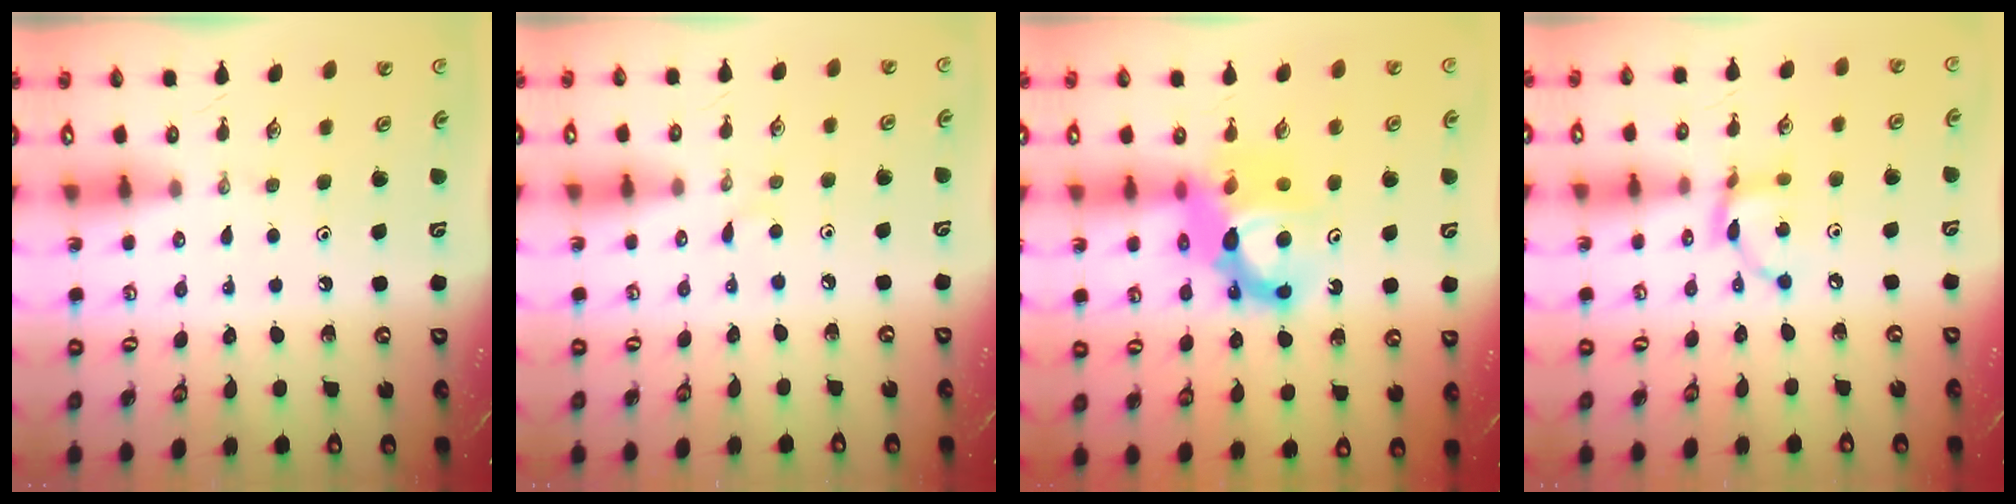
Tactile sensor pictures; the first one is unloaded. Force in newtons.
{"total": 2.1, "press": 2.1, "slide": 0.3}
{"total": 12.4, "press": 12.1, "slide": 2.5}
{"total": 7.9, "press": 7.9, "slide": 0.2}